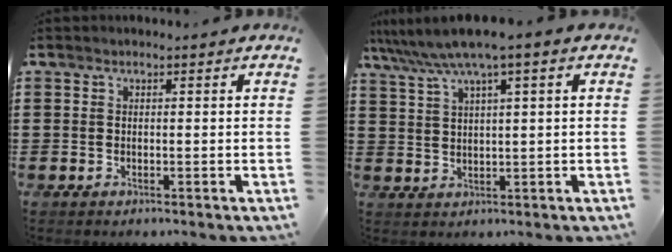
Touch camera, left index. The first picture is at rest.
{"total": 5.4, "force": [3.4, -0.1, 4.2], "torque": [-0.091, -0.009, 0.056]}